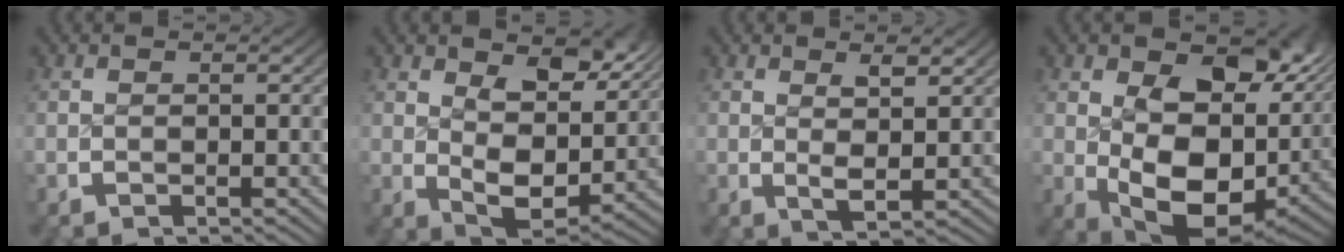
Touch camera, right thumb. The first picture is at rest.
{"total": 7.0, "force": [1.7, 4.1, 5.4], "torque": [-0.098, -0.034, 0.040]}
{"total": 2.4, "force": [0.9, 1.0, 2.0], "torque": [-0.036, -0.009, 0.021]}
{"total": 13.6, "force": [-0.4, 8.6, 10.4], "torque": [-0.183, -0.060, 0.021]}